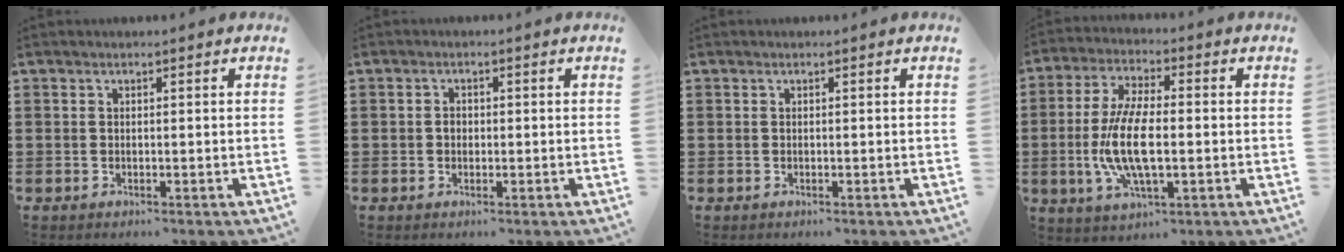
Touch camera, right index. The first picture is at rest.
{"total": 1.2, "force": [-0.1, 1.0, 0.7], "torque": [-0.016, 0.004, -0.003]}
{"total": 0.0}
{"total": 10.7, "force": [-1.5, 4.0, 9.8], "torque": [-0.221, -0.014, -0.032]}